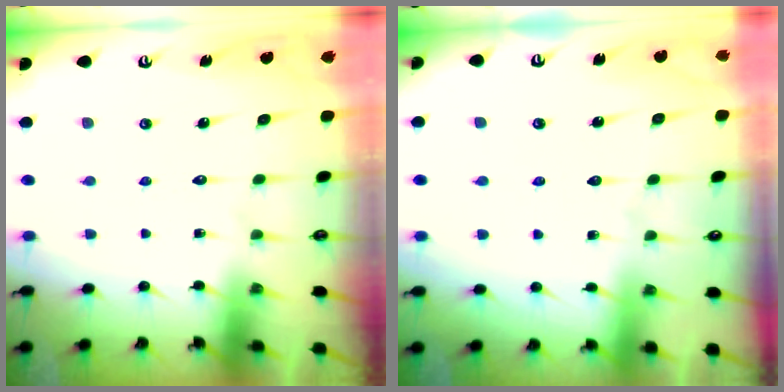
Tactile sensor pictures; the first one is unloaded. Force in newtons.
{"total": 3.2, "press": 3.1, "slide": 0.3}